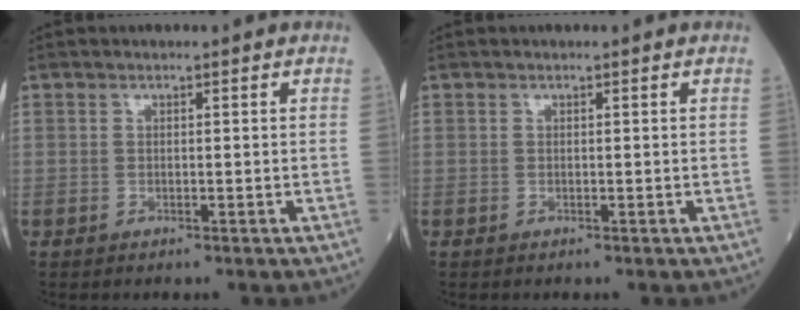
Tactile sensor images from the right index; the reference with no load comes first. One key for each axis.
{"total": 0.0}